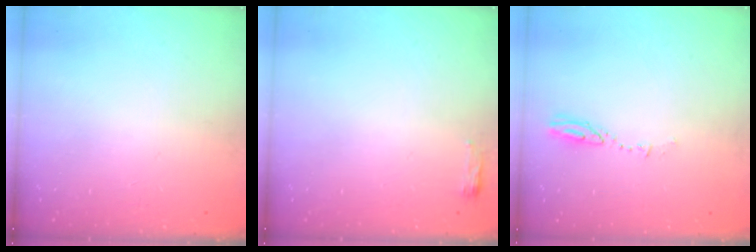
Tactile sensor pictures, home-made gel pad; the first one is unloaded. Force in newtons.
{"total": 2.8, "press": 2.6, "slide": 1.1}
{"total": 3.2, "press": 3.2, "slide": 0.3}